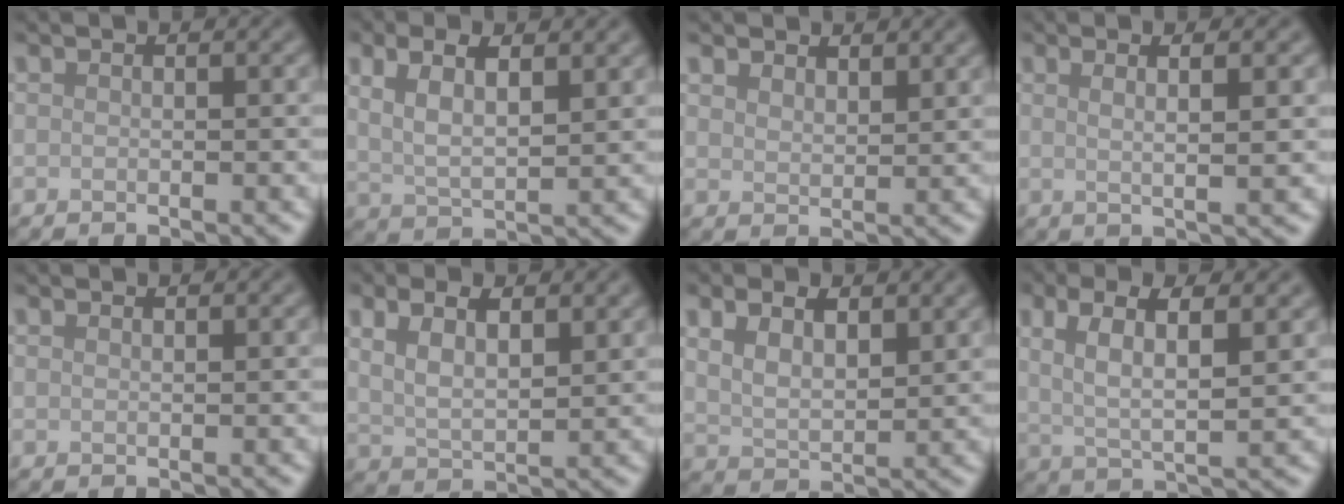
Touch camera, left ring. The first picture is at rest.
{"total": 4.7, "force": [2.1, 1.8, 3.8], "torque": [-0.080, -0.002, 0.039]}
{"total": 2.6, "force": [2.2, 1.1, 0.8], "torque": [-0.019, 0.002, 0.040]}
{"total": 4.1, "force": [1.4, 1.1, 3.7], "torque": [-0.044, 0.005, 0.002]}
{"total": 0.5, "force": [0.5, 0.1, 0.1], "torque": [-0.003, 0.000, 0.010]}
{"total": 4.4, "force": [2.1, 1.9, 3.4], "torque": [-0.073, -0.002, 0.041]}
{"total": 4.5, "force": [2.3, 2.4, 3.0], "torque": [-0.066, -0.004, 0.045]}
{"total": 5.8, "force": [2.1, 1.9, 5.0], "torque": [-0.095, 0.002, 0.038]}